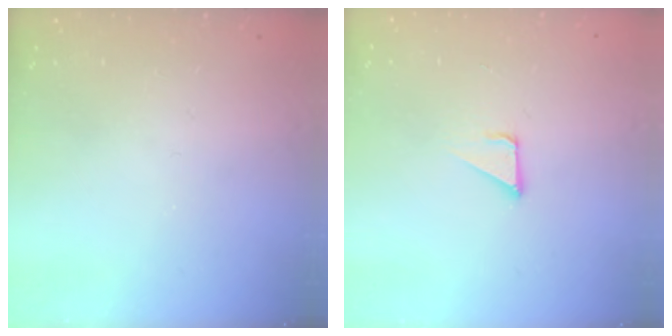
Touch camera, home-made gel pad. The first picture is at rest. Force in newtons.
{"total": 2.4, "press": 2.4, "slide": 0.1}